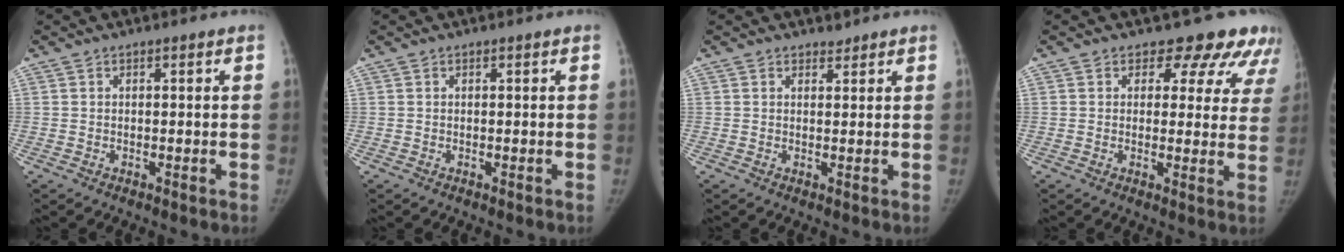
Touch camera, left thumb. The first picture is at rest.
{"total": 0.0}
{"total": 1.3, "force": [1.1, 0.6, 0.0], "torque": [0.012, -0.009, 0.013]}
{"total": 10.9, "force": [8.7, 5.9, 2.8], "torque": [0.028, -0.037, 0.072]}